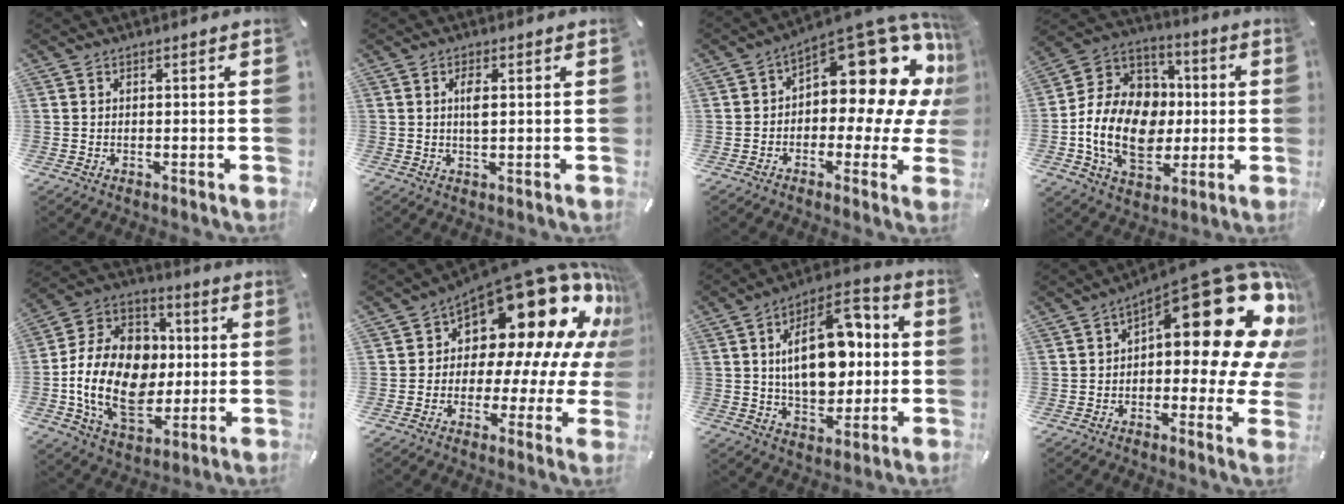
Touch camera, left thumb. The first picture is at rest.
{"total": 3.1, "force": [0.6, 1.0, 2.9], "torque": [-0.067, 0.001, 0.006]}
{"total": 18.1, "force": [8.6, 8.7, 13.4], "torque": [-0.161, -0.084, 0.140]}
{"total": 19.3, "force": [-3.2, 15.1, 11.6], "torque": [-0.249, 0.015, -0.049]}
{"total": 20.6, "force": [-2.5, 15.5, 13.3], "torque": [-0.282, 0.005, -0.040]}
{"total": 21.6, "force": [11.2, 11.6, 14.5], "torque": [-0.217, -0.101, 0.191]}
{"total": 18.7, "force": [1.9, 11.3, 14.8], "torque": [-0.251, 0.001, 0.028]}
{"total": 24.7, "force": [10.8, 11.0, 19.3], "torque": [-0.245, -0.084, 0.184]}